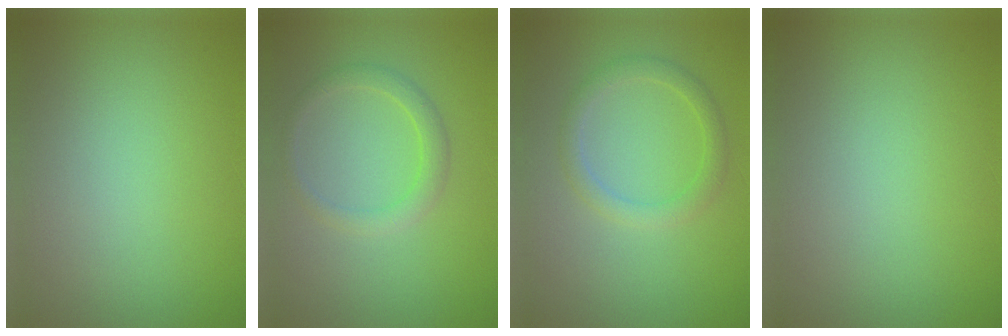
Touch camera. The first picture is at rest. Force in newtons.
{"total": 2.0, "press": 2.0, "slide": 0.1}
{"total": 2.1, "press": 2.1, "slide": 0.1}
{"total": 0.0}